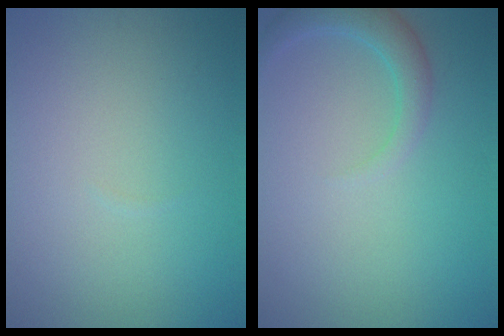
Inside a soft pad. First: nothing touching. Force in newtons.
{"total": 2.4, "press": 2.4, "slide": 0.2}